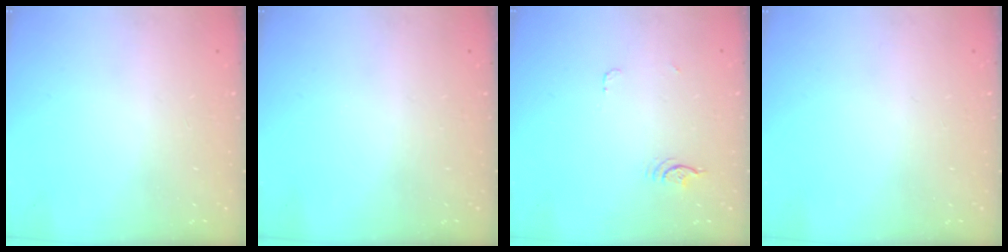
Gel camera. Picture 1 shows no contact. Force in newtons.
{"total": 0.0}
{"total": 3.8, "press": 3.5, "slide": 1.6}
{"total": 0.0}